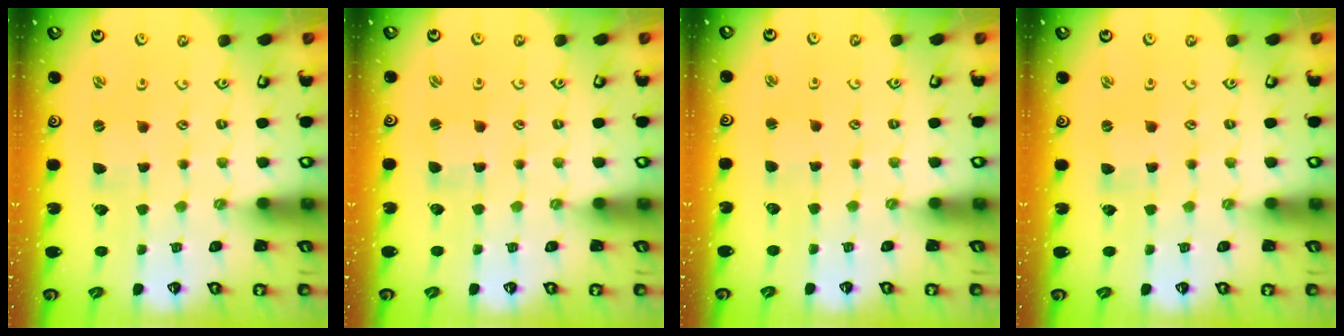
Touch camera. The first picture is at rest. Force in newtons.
{"total": 0.9, "press": 0.9, "slide": 0.3}
{"total": 1.6, "press": 1.5, "slide": 0.4}
{"total": 0.0}